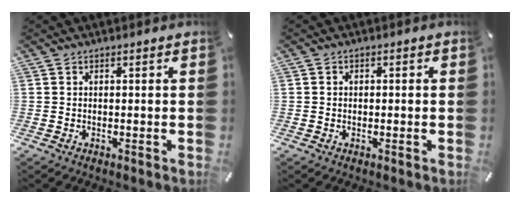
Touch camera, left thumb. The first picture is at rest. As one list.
[{"total": 0.9, "force": [-0.3, 0.8, 0.3], "torque": [-0.006, 0.004, -0.007]}]